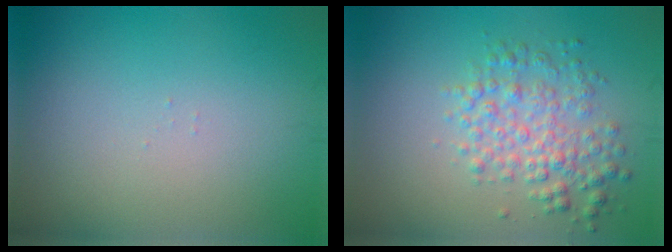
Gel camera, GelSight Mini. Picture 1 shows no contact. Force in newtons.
{"total": 3.8, "press": 3.8, "slide": 0.1}